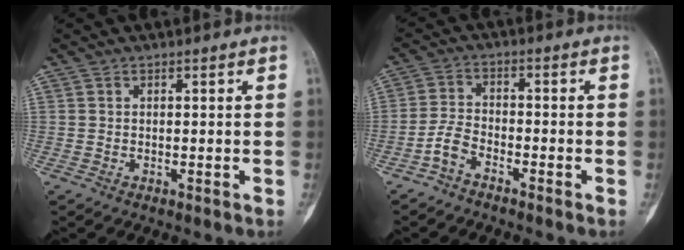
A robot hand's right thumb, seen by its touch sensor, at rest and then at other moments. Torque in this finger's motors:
{"motor_torque": [-0.14, 0.05, 0.31, -0.30, -0.05]}